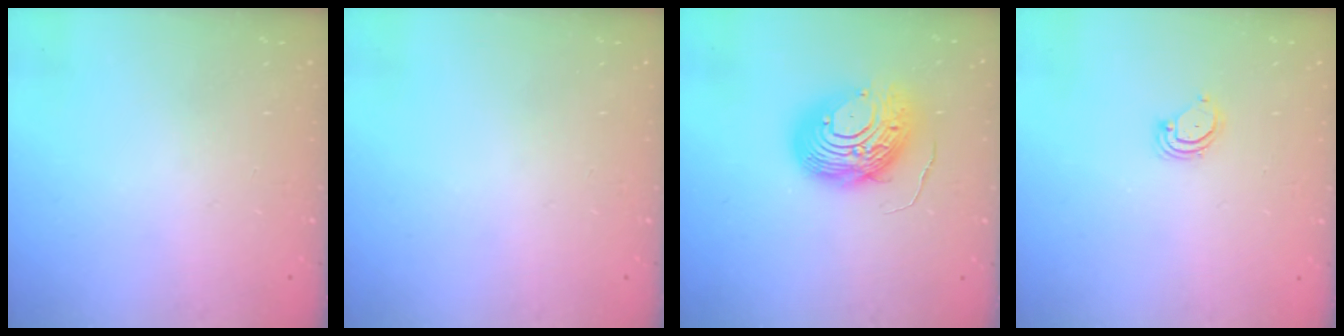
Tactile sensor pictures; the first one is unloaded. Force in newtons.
{"total": 0.0}
{"total": 13.4, "press": 13.4, "slide": 1.2}
{"total": 3.2, "press": 3.2, "slide": 0.2}